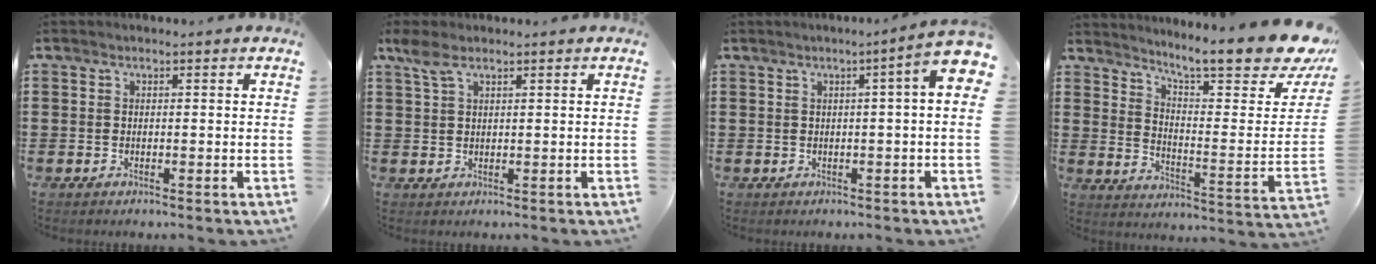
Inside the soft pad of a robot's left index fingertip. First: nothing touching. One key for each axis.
{"total": 2.9, "fx": 1.7, "fy": 1.0, "fz": 2.1, "tx": -0.046, "ty": 0.004, "tz": 0.031}
{"total": 4.0, "fx": 1.0, "fy": 0.0, "fz": 3.8, "tx": -0.065, "ty": -0.009, "tz": 0.014}
{"total": 11.3, "fx": 9.5, "fy": 0.7, "fz": 6.1, "tx": -0.114, "ty": -0.076, "tz": 0.152}